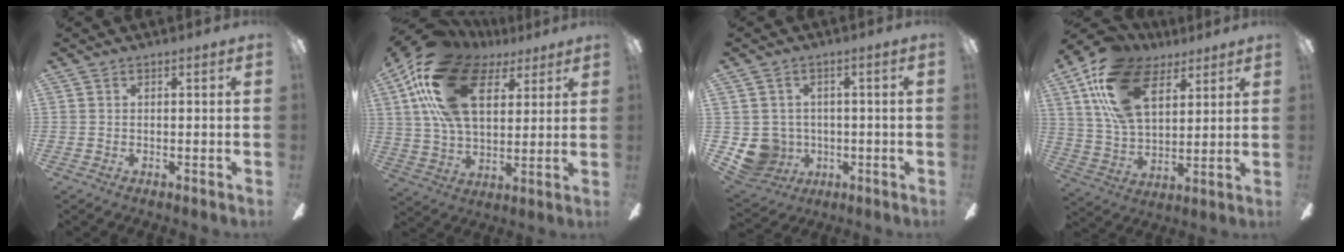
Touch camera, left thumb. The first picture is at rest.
{"total": 24.7, "force": [10.6, 14.8, 16.7], "torque": [-0.327, -0.024, 0.186]}
{"total": 7.4, "force": [-1.1, 7.1, 1.6], "torque": [-0.077, 0.006, -0.016]}
{"total": 19.0, "force": [10.2, 11.5, 11.1], "torque": [-0.226, -0.028, 0.189]}